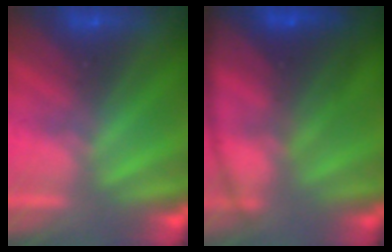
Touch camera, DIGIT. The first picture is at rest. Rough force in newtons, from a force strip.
{"total": 7.4}